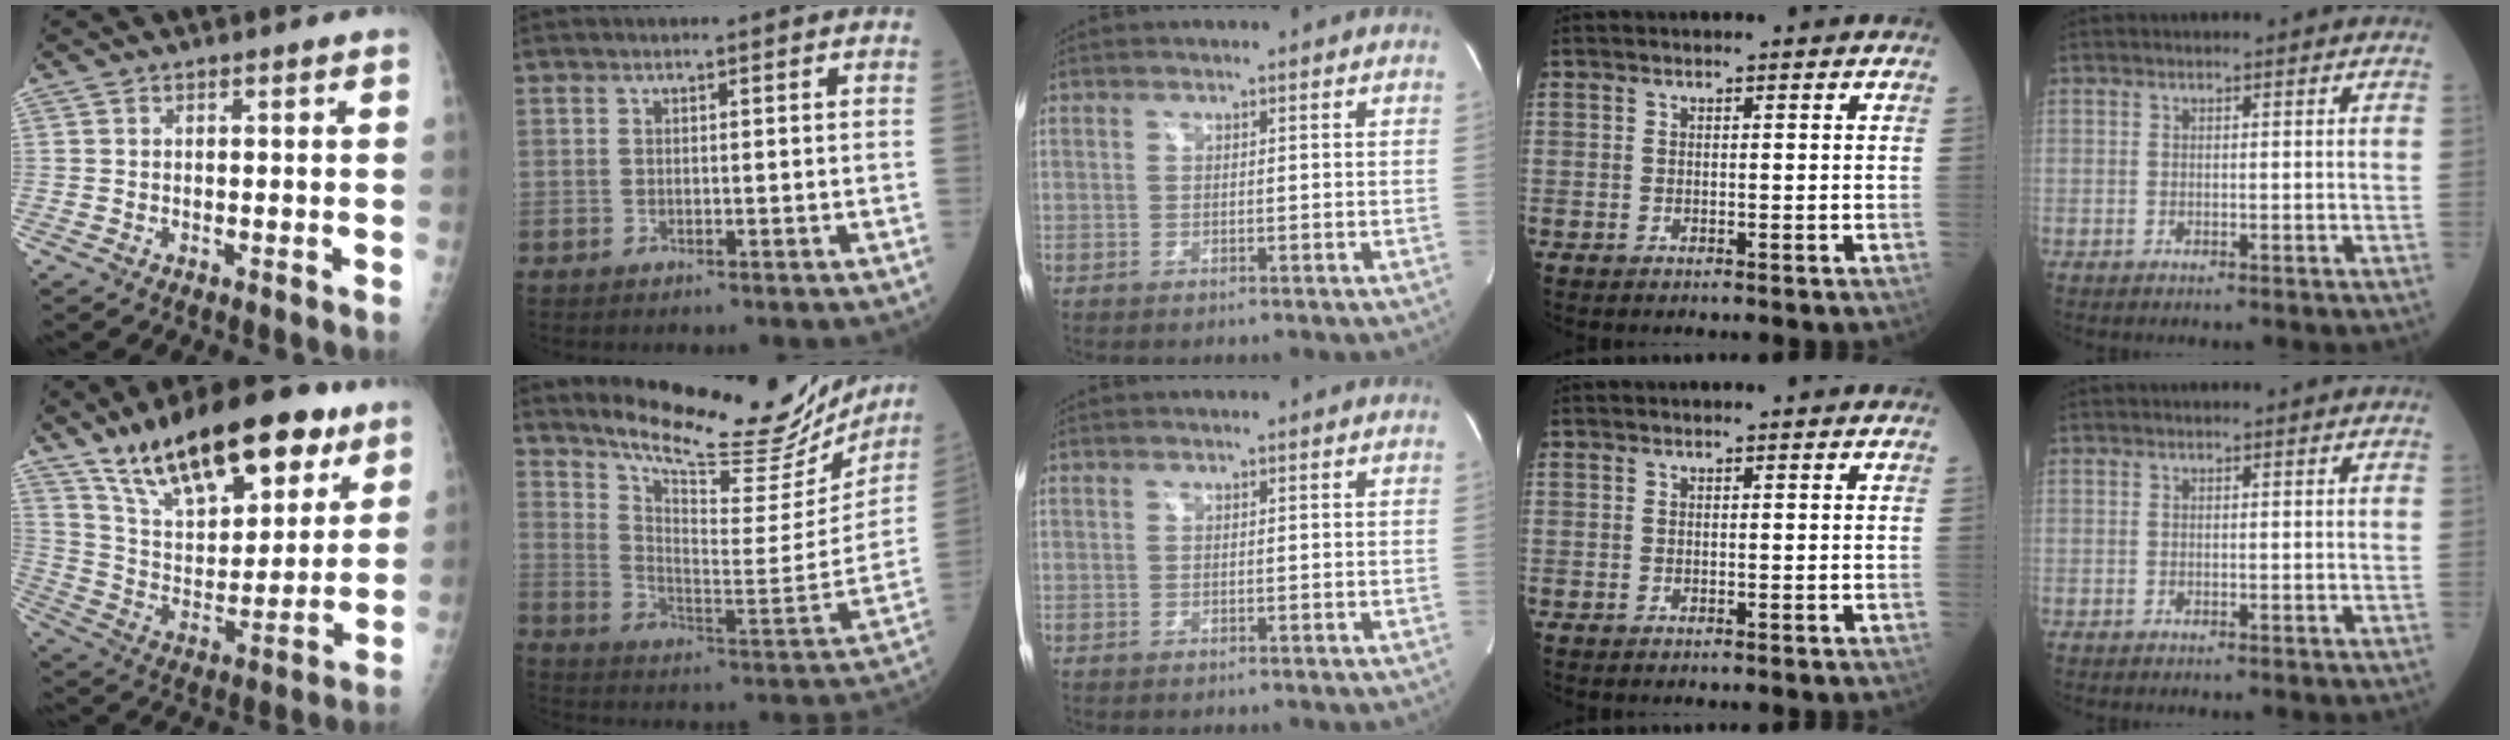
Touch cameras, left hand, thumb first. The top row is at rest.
{"thumb": {"total": 25.3, "force": [15.9, 10.7, 16.5], "torque": [-0.227, -0.040, 0.269]}, "index": {"total": 24.0, "force": [21.7, 4.4, 9.3], "torque": [-0.148, -0.065, 0.294]}}